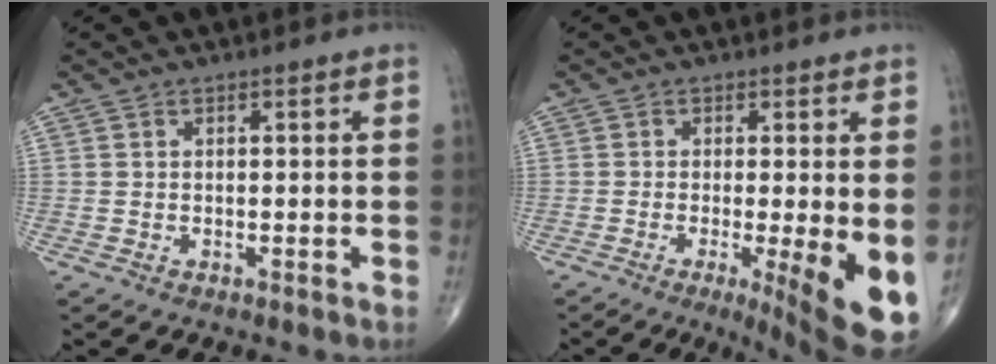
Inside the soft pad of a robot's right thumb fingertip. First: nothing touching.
{"total": 12.3, "force": [-2.8, 3.1, 11.5], "torque": [-0.148, -0.024, -0.033]}